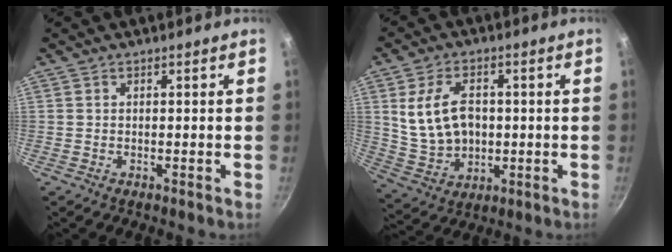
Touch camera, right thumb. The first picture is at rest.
{"total": 11.9, "force": [1.7, 8.2, 8.4], "torque": [-0.139, -0.003, 0.045]}